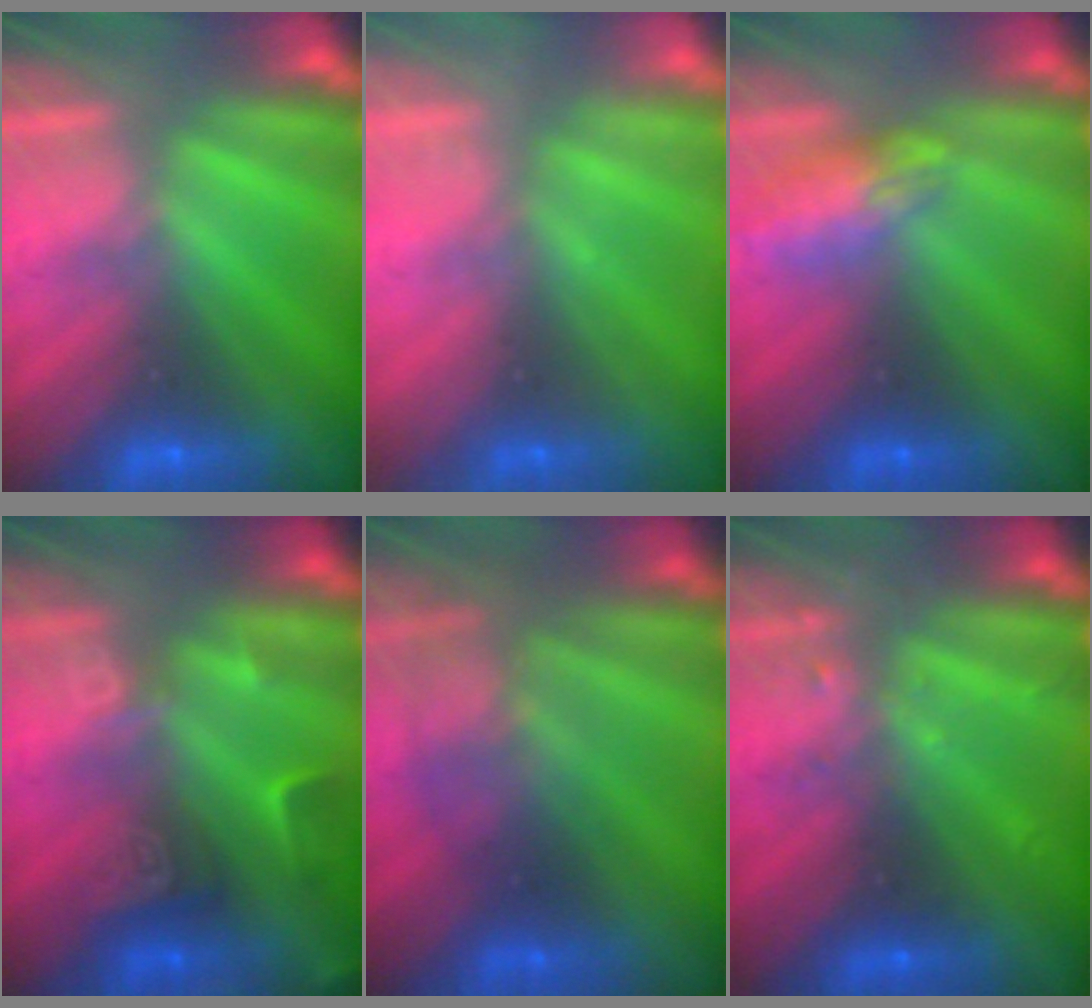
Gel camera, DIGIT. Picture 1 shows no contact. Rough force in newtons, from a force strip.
{"total": 2.2}
{"total": 2.4}
{"total": 2.6}
{"total": 2.3}
{"total": 2.4}